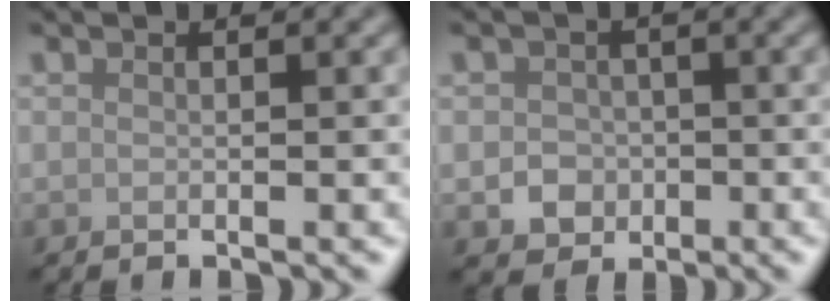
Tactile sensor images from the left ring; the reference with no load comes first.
{"total": 2.4, "force": [-0.6, 2.2, 0.8], "torque": [-0.005, -0.002, -0.013]}